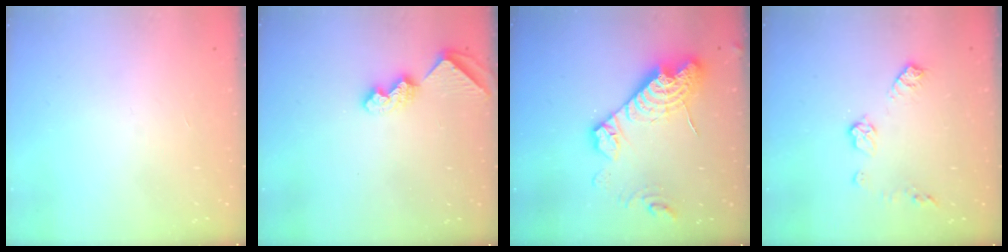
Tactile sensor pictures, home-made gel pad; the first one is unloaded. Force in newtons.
{"total": 8.0, "press": 8.0, "slide": 0.8}
{"total": 18.7, "press": 18.6, "slide": 1.6}
{"total": 8.9, "press": 8.9, "slide": 0.4}